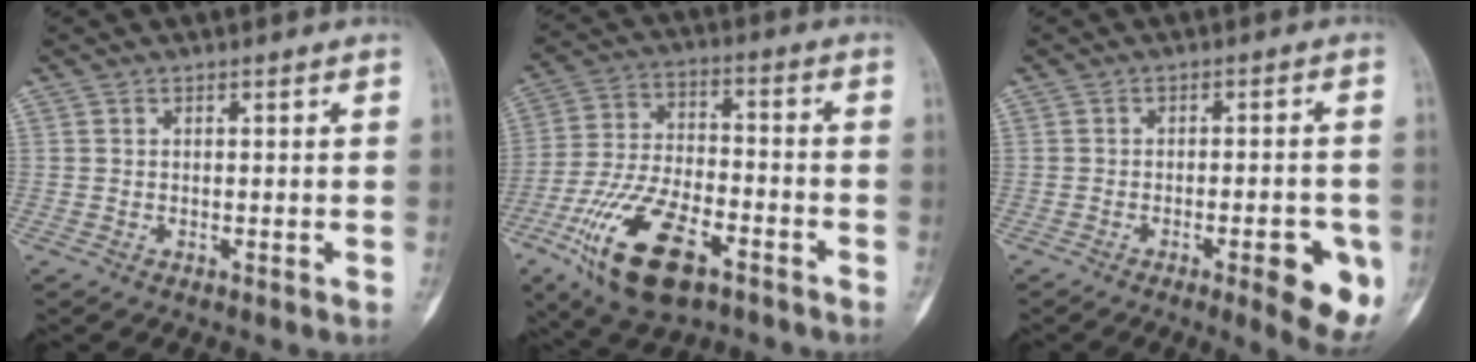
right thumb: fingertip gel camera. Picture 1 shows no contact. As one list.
[{"total": 18.0, "force": [-9.0, 8.2, 13.2], "torque": [-0.250, 0.035, -0.158]}, {"total": 9.4, "force": [-3.7, 2.7, 8.2], "torque": [-0.088, 0.005, -0.043]}]